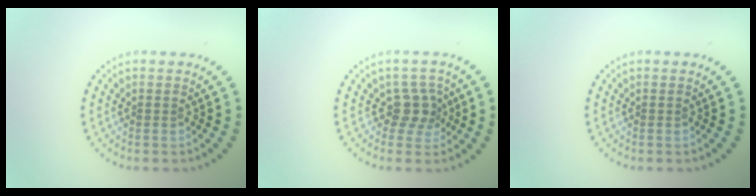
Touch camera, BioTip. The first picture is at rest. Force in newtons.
{"total": 2.6, "press": 2.1, "slide": 1.5}
{"total": 0.0}